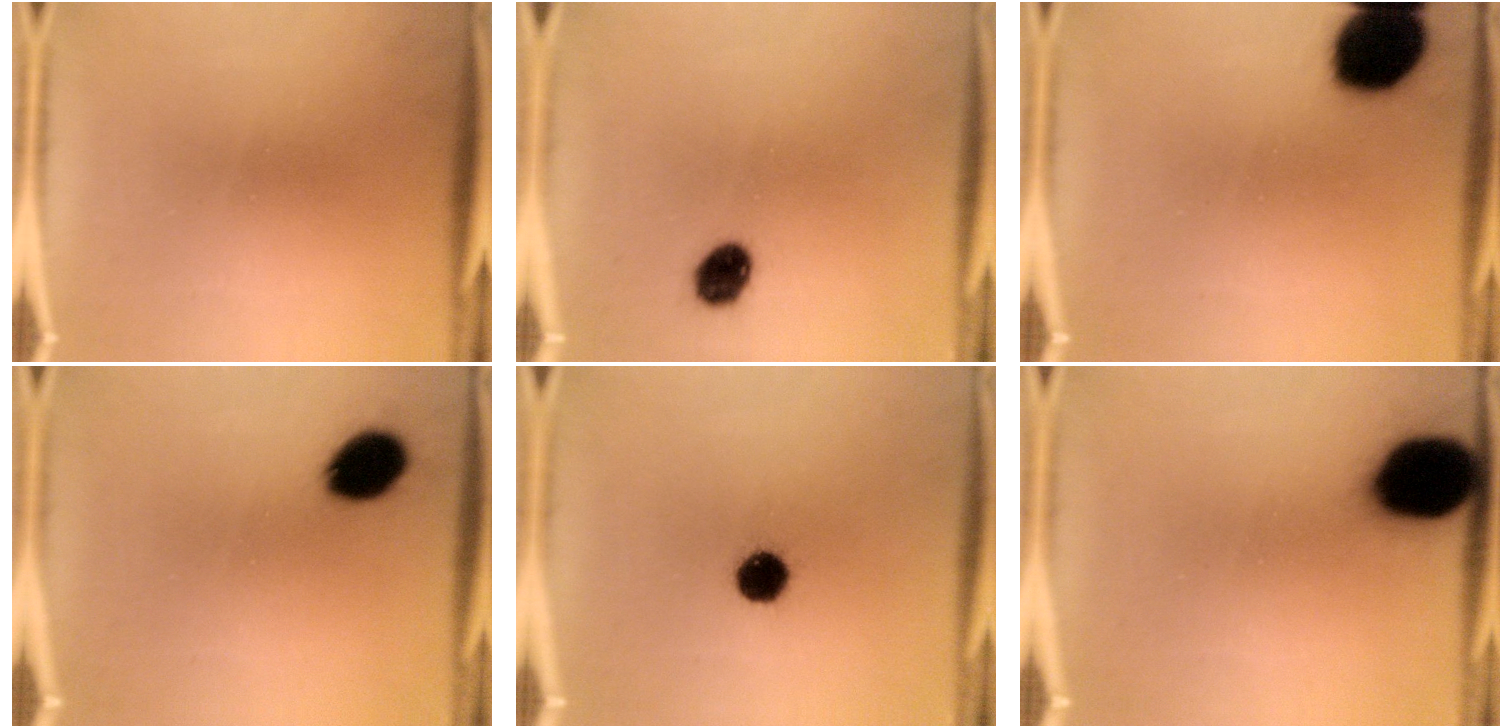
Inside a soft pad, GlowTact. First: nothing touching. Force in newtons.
{"total": 6.3}
{"total": 18.0}
{"total": 9.8}
{"total": 7.1}
{"total": 17.7}